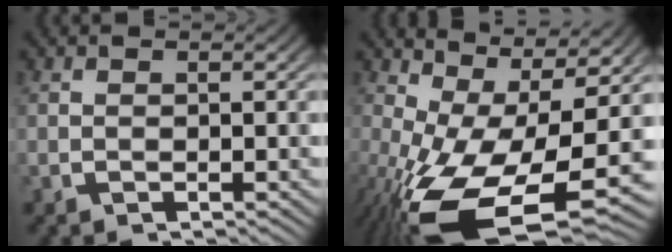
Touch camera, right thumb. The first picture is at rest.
{"total": 14.4, "force": [-0.9, 7.5, 12.2], "torque": [-0.243, -0.067, 0.026]}